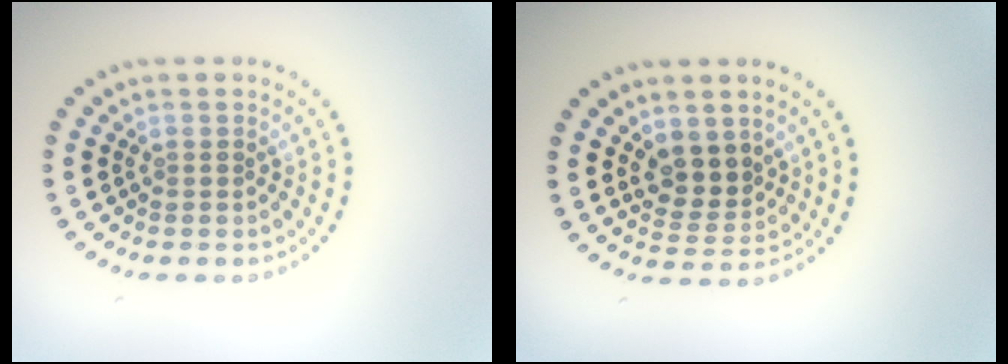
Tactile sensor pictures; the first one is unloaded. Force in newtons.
{"total": 2.8, "press": 2.5, "slide": 1.3}